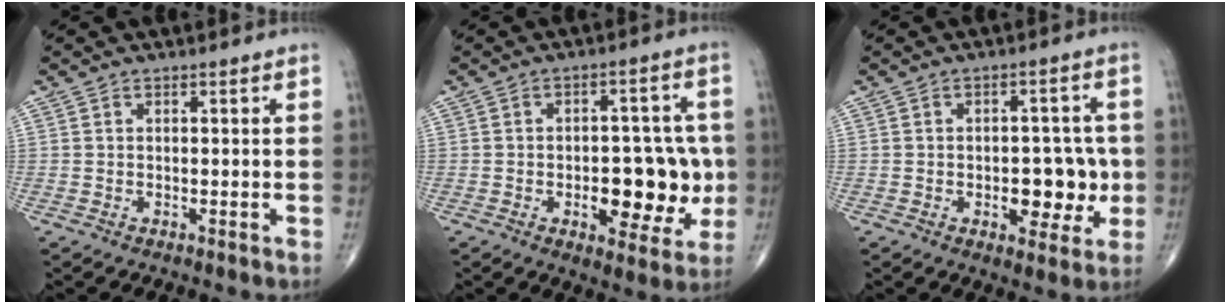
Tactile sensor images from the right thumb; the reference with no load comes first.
{"total": 13.8, "force": [-2.2, 7.2, 11.5], "torque": [-0.111, 0.017, -0.020]}
{"total": 9.6, "force": [-1.6, 5.4, 7.7], "torque": [-0.062, 0.017, -0.015]}